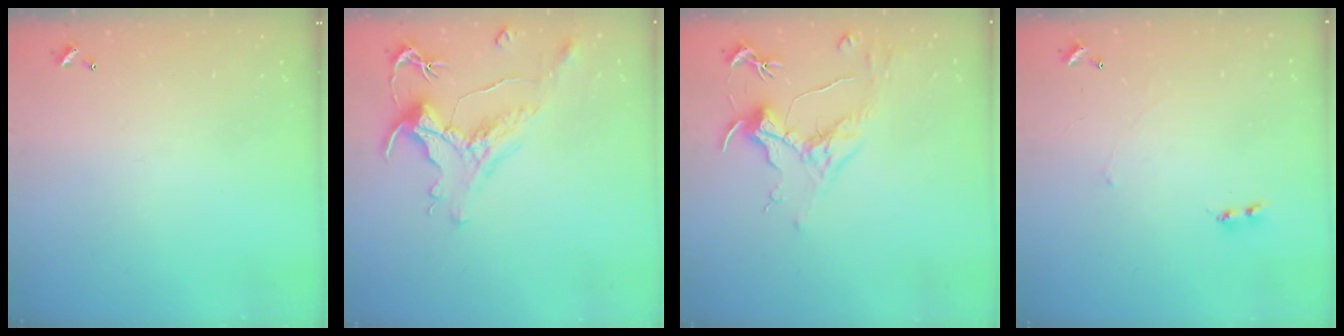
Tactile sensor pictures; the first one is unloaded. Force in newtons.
{"total": 1.5, "press": 0.7, "slide": 1.3}
{"total": 1.6, "press": 1.3, "slide": 0.9}
{"total": 1.6, "press": 1.5, "slide": 0.5}